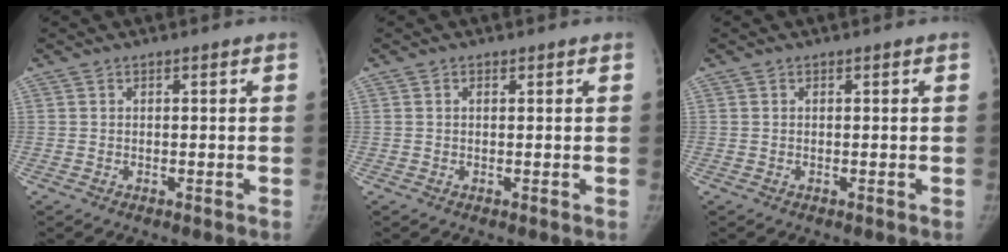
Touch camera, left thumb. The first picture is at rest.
{"total": 0.0}
{"total": 0.0}